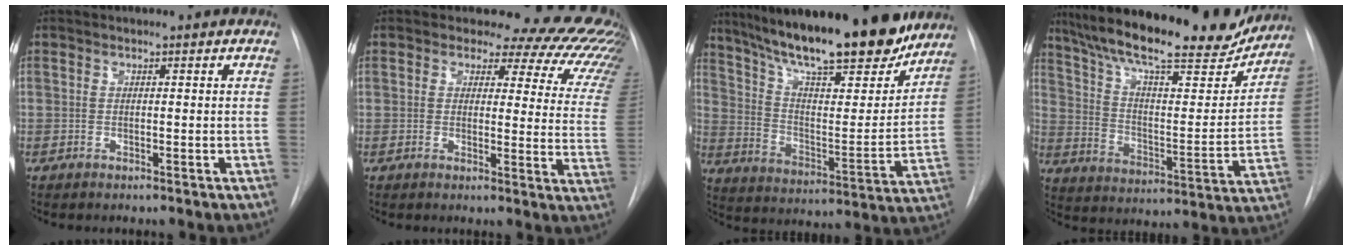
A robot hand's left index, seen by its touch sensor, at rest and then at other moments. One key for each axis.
{"total": 18.6, "fx": 16.5, "fy": 6.9, "fz": 5.2, "tx": -0.047, "ty": -0.077, "tz": 0.152}
{"total": 25.3, "fx": 20.5, "fy": 5.3, "fz": 13.8, "tx": -0.227, "ty": -0.002, "tz": 0.307}
{"total": 25.4, "fx": 21.4, "fy": 5.4, "fz": 12.7, "tx": -0.217, "ty": 0.001, "tz": 0.312}